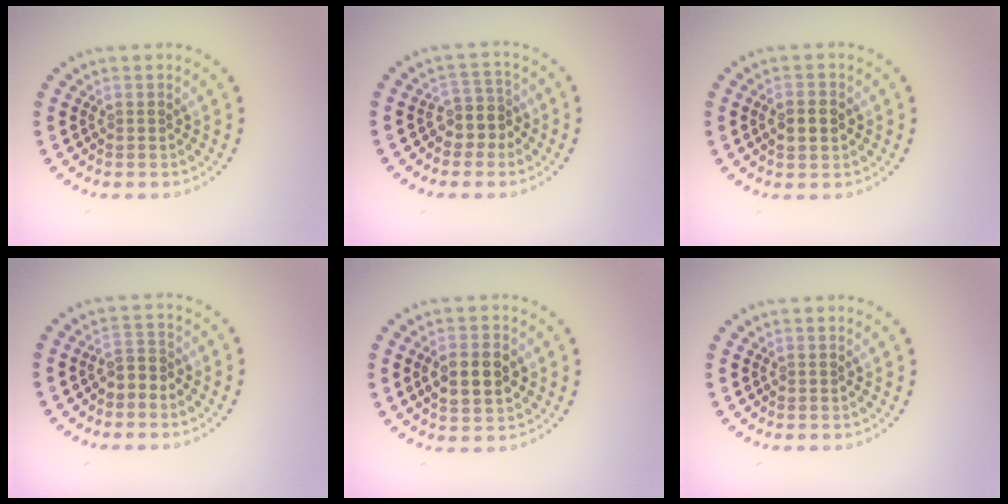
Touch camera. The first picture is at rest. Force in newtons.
{"total": 2.5, "press": 2.0, "slide": 1.5}
{"total": 2.2, "press": 2.2, "slide": 0.1}
{"total": 1.7, "press": 1.5, "slide": 0.9}
{"total": 3.8, "press": 3.8, "slide": 0.4}
{"total": 0.0}